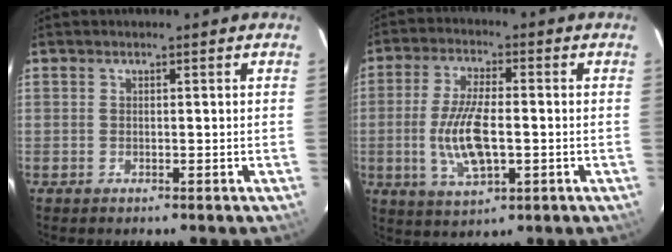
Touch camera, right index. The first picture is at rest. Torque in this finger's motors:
{"motor_torque": [1.17, -0.16, 0.30, 0.10]}